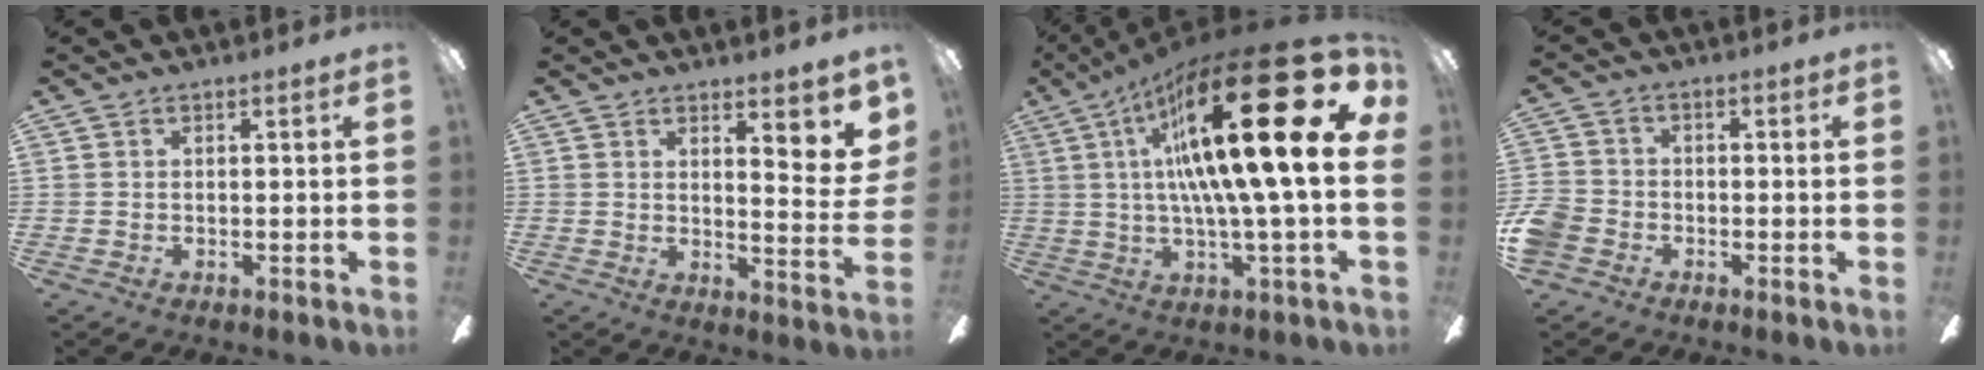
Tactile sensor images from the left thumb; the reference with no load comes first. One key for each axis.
{"total": 8.2, "fx": 5.1, "fy": 2.6, "fz": 5.8, "tx": -0.066, "ty": -0.044, "tz": 0.083}
{"total": 33.6, "fx": 10.1, "fy": 7.4, "fz": 31.2, "tx": -0.512, "ty": -0.069, "tz": 0.155}
{"total": 6.1, "fx": -2.7, "fy": 4.9, "fz": 2.5, "tx": -0.067, "ty": 0.022, "tz": -0.052}